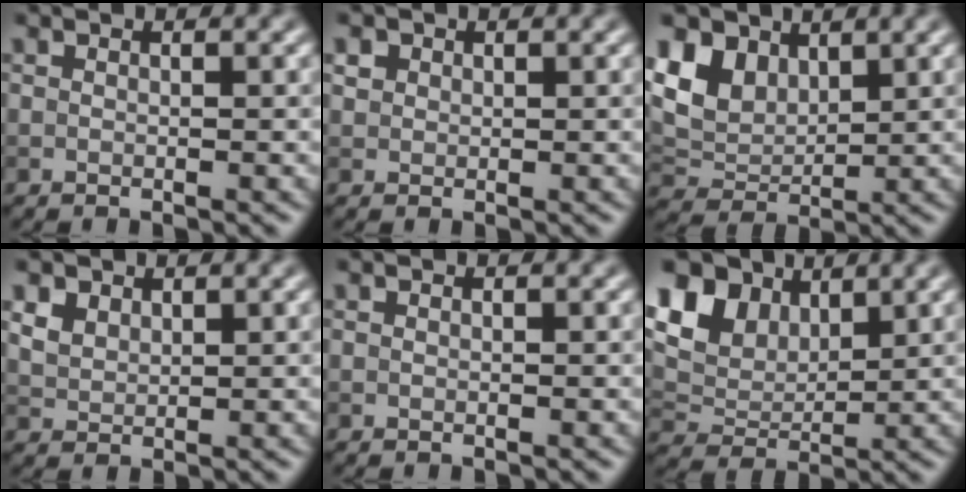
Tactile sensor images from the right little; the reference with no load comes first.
{"total": 1.1, "force": [0.4, 1.0, 0.3], "torque": [-0.002, 0.001, 0.007]}
{"total": 5.5, "force": [2.7, 3.8, 2.9], "torque": [-0.073, 0.001, 0.050]}
{"total": 2.6, "force": [1.7, 1.7, 1.1], "torque": [-0.033, -0.003, 0.041]}
{"total": 0.0}
{"total": 8.7, "force": [4.9, 5.5, 4.7], "torque": [-0.122, 0.022, 0.075]}